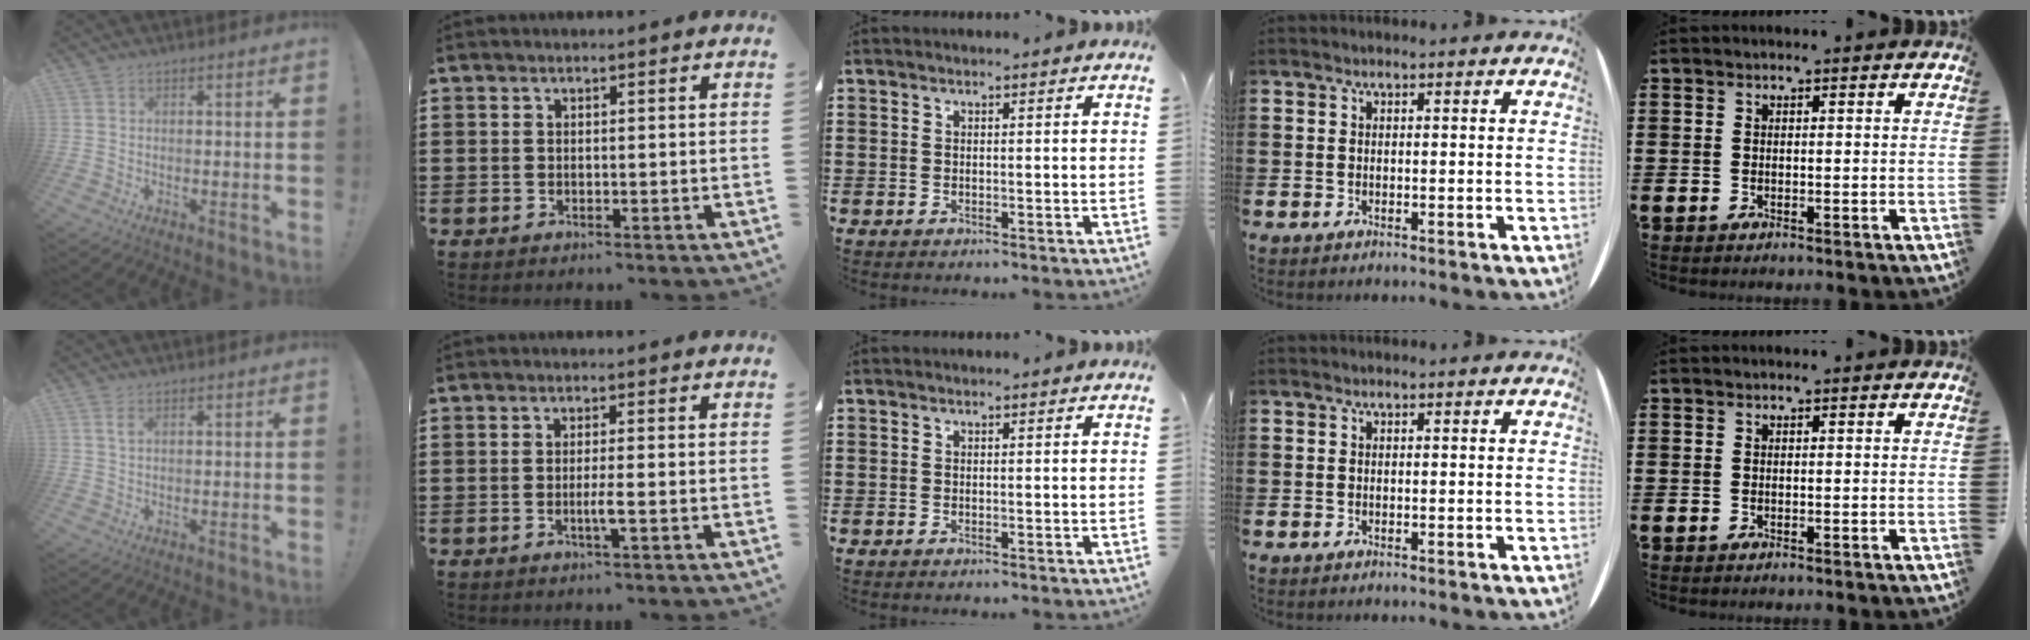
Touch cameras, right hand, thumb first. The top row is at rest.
{"thumb": {"total": 1.9, "force": [0.8, 0.6, 1.5], "torque": [-0.027, 0.000, 0.012]}, "index": {"total": 2.6, "force": [-0.8, -0.1, 2.4], "torque": [-0.041, -0.005, -0.015]}}